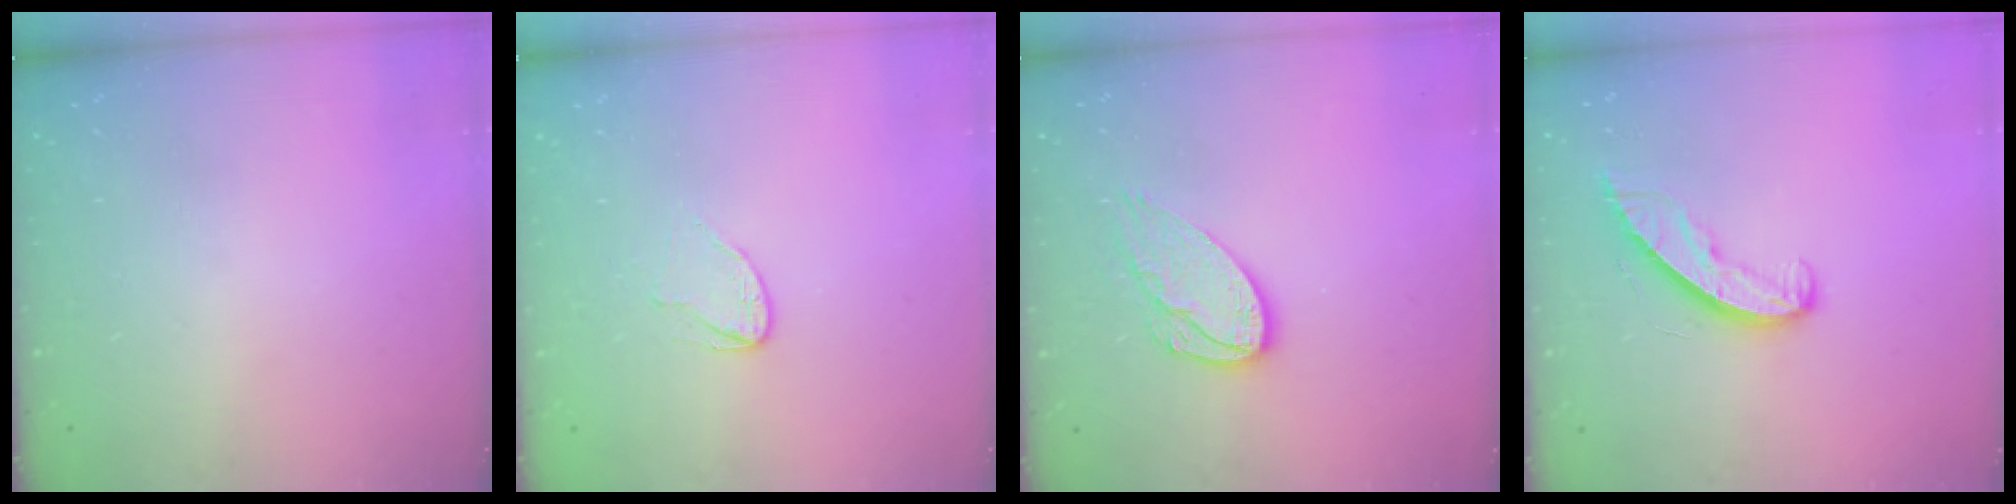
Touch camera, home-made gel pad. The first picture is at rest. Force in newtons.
{"total": 3.7, "press": 3.7, "slide": 0.3}
{"total": 11.6, "press": 11.6, "slide": 0.9}
{"total": 8.2, "press": 8.1, "slide": 0.7}